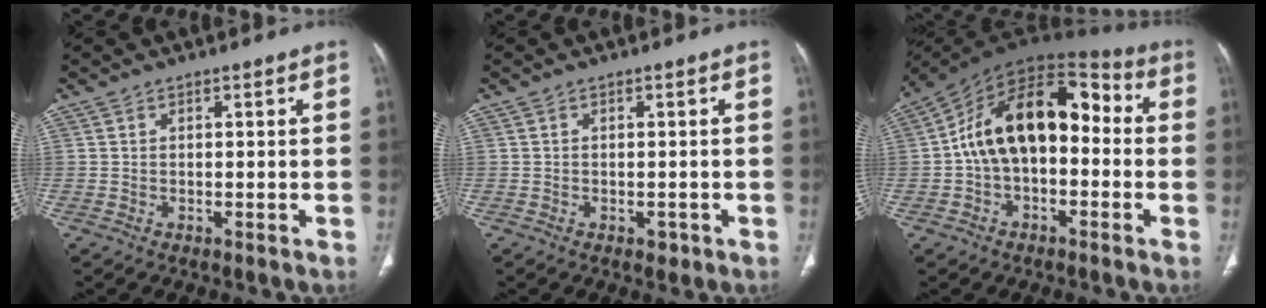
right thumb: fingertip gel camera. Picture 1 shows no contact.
{"total": 1.3, "force": [-0.6, 0.9, 0.7], "torque": [-0.005, 0.001, -0.006]}
{"total": 17.2, "force": [-0.6, 10.7, 13.5], "torque": [-0.194, 0.059, -0.023]}